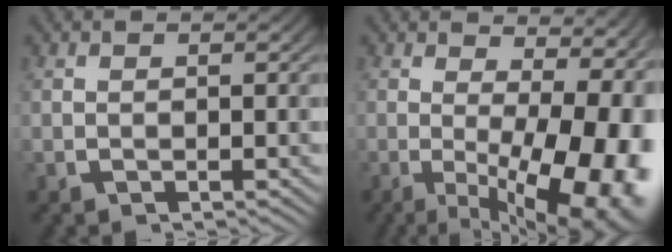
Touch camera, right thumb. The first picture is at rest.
{"total": 13.8, "force": [-2.7, 7.3, 11.4], "torque": [-0.165, -0.051, -0.018]}